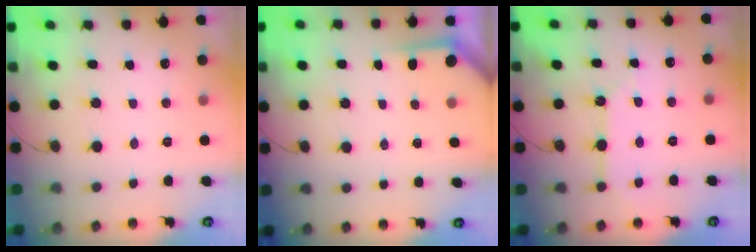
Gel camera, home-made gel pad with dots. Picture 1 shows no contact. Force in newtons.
{"total": 2.0, "press": 2.0, "slide": 0.2}
{"total": 4.6, "press": 4.6, "slide": 0.5}